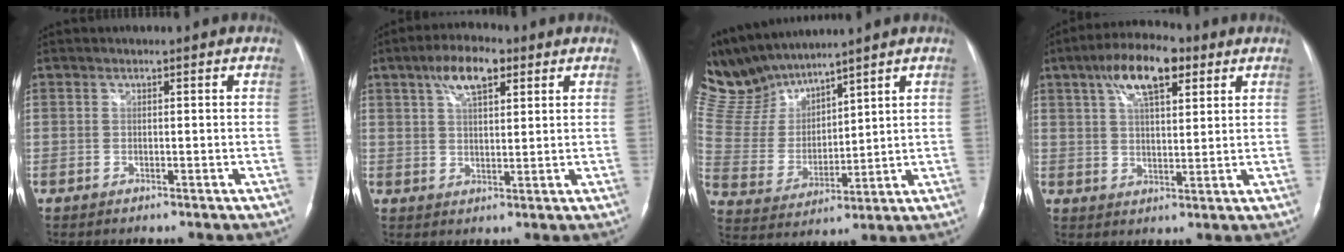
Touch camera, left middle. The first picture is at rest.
{"total": 7.4, "force": [4.0, 2.7, 5.6], "torque": [-0.108, 0.016, 0.070]}
{"total": 11.3, "force": [10.8, 2.0, 2.5], "torque": [-0.078, 0.014, 0.235]}
{"total": 10.9, "force": [5.7, 3.8, 8.5], "torque": [-0.154, 0.023, 0.097]}